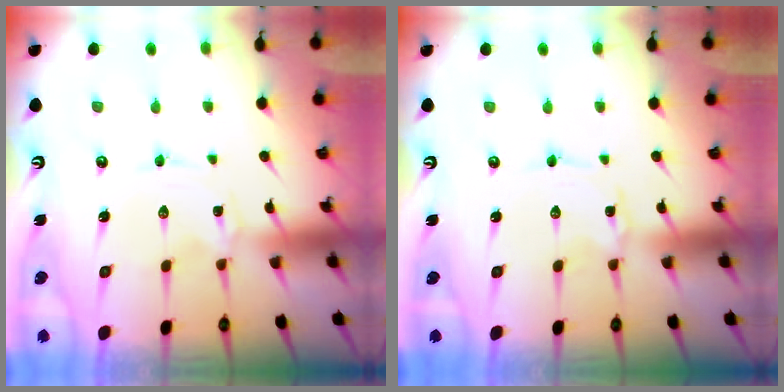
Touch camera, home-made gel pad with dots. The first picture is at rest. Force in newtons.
{"total": 1.4, "press": 1.4, "slide": 0.1}